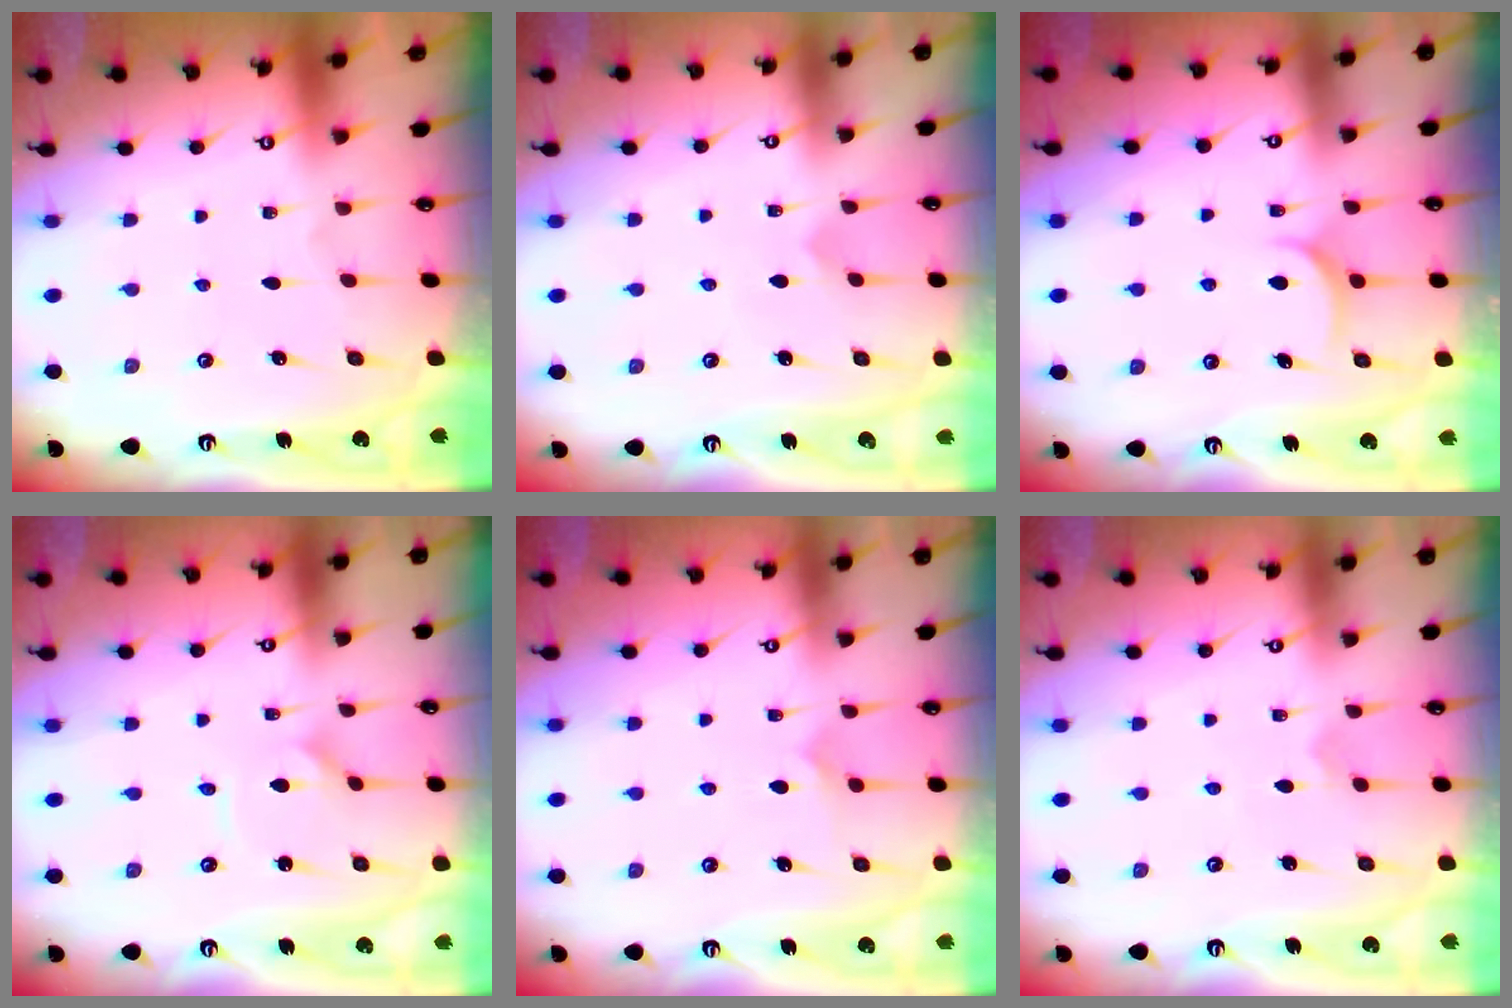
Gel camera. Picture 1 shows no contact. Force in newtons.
{"total": 1.5, "press": 1.5, "slide": 0.1}
{"total": 5.5, "press": 5.5, "slide": 0.3}
{"total": 1.6, "press": 1.6, "slide": 0.1}
{"total": 4.4, "press": 4.4, "slide": 0.2}
{"total": 2.7, "press": 2.6, "slide": 0.7}